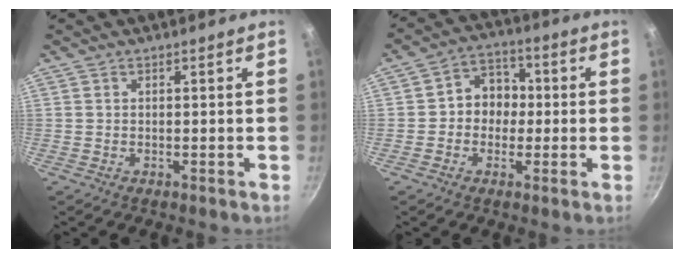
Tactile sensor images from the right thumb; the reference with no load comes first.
{"total": 7.6, "force": [-0.3, 6.6, 3.8], "torque": [-0.011, 0.020, -0.017]}